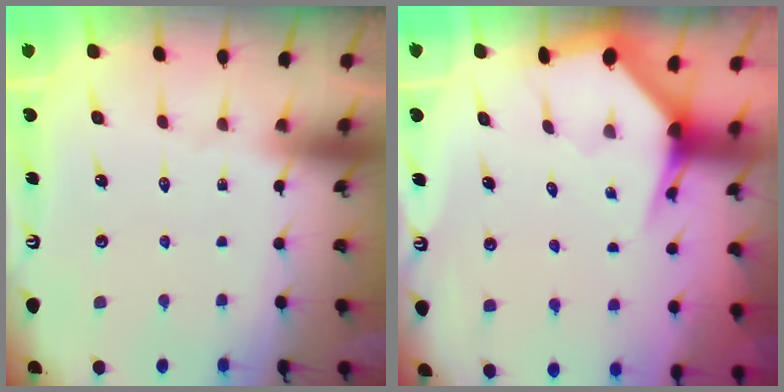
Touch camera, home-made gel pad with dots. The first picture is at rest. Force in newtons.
{"total": 3.9, "press": 3.8, "slide": 0.7}